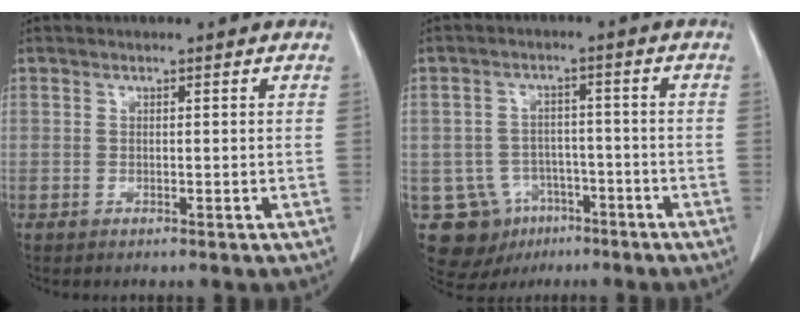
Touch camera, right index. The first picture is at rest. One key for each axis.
{"total": 10.9, "fx": -4.9, "fy": 9.4, "fz": 2.4, "tx": -0.047, "ty": 0.021, "tz": -0.062}